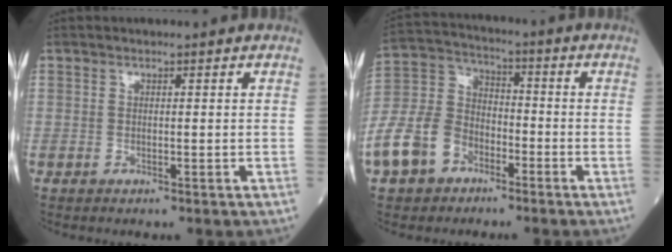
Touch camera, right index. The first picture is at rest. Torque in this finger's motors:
{"motor_torque": [1.91, -0.23, 1.05, 0.16]}